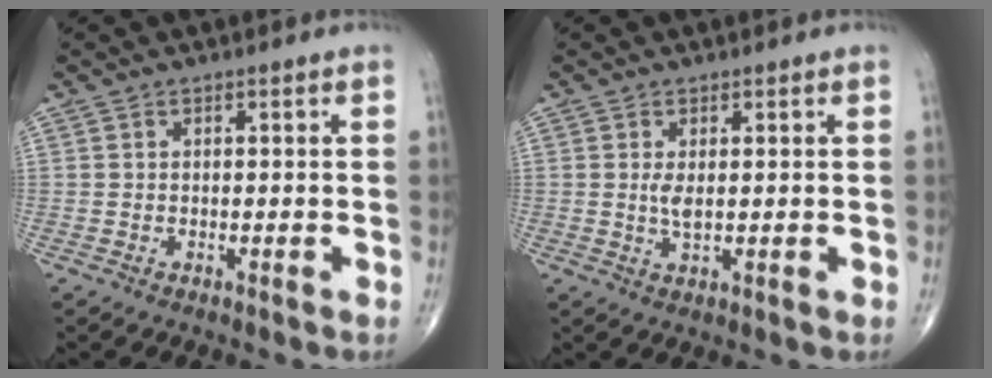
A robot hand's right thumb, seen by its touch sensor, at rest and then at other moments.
{"total": 2.4, "force": [0.3, 0.8, 2.2], "torque": [-0.045, -0.007, 0.010]}